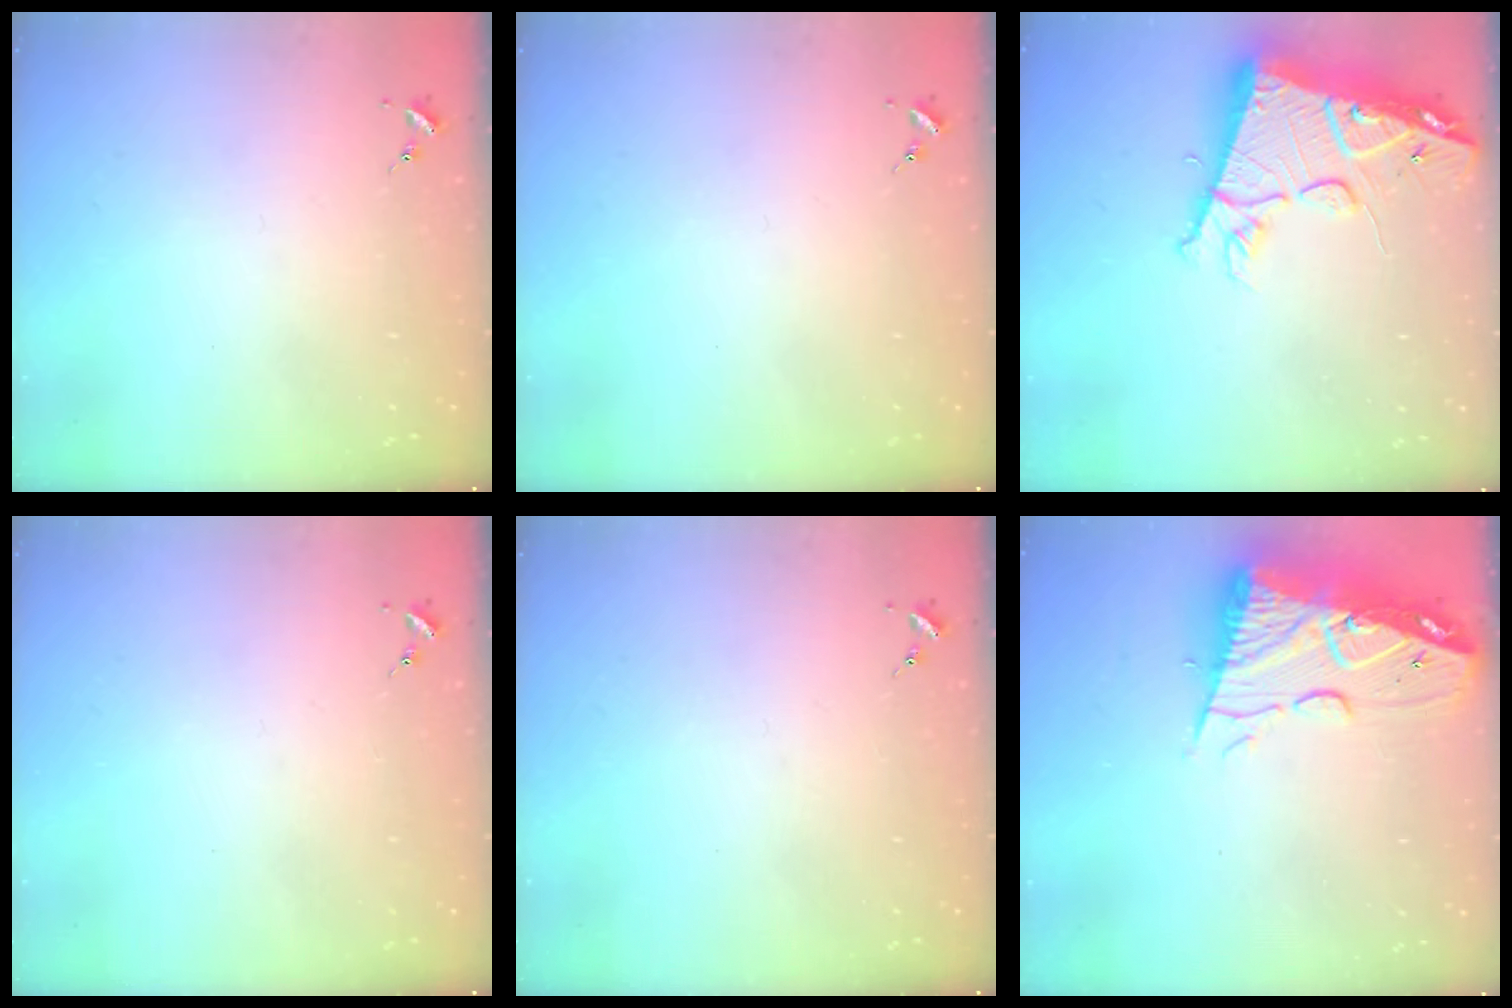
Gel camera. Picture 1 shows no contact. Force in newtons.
{"total": 0.0}
{"total": 17.5, "press": 17.4, "slide": 1.9}
{"total": 0.0}
{"total": 0.0}
{"total": 15.5, "press": 15.4, "slide": 1.4}